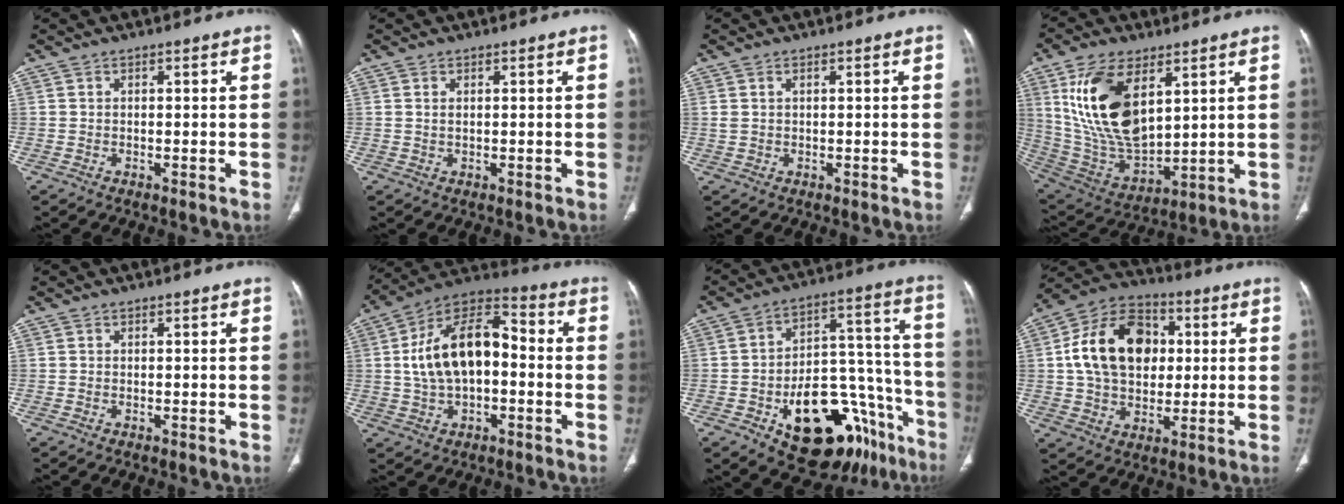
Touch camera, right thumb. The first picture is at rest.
{"total": 0.9, "force": [0.4, 0.4, 0.7], "torque": [-0.017, 0.003, 0.010]}
{"total": 1.4, "force": [0.6, 0.8, 1.0], "torque": [-0.029, 0.008, 0.021]}
{"total": 19.8, "force": [7.1, 10.2, 15.4], "torque": [-0.280, -0.031, 0.149]}
{"total": 0.0}
{"total": 16.9, "force": [-0.1, 9.6, 13.9], "torque": [-0.234, 0.043, -0.010]}
{"total": 26.0, "force": [-13.2, 13.9, 17.6], "torque": [-0.172, 0.101, -0.180]}
{"total": 18.2, "force": [2.6, 13.2, 12.3], "torque": [-0.184, 0.017, 0.042]}